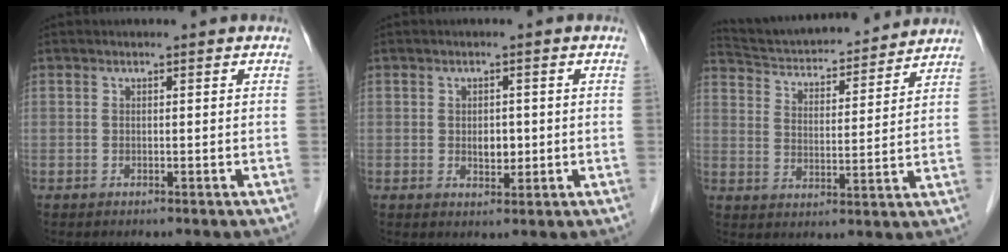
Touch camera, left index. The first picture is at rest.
{"total": 2.5, "force": [-0.3, 1.6, 1.9], "torque": [-0.031, -0.004, 0.000]}
{"total": 17.5, "force": [16.5, 2.7, 5.2], "torque": [-0.085, 0.016, 0.249]}